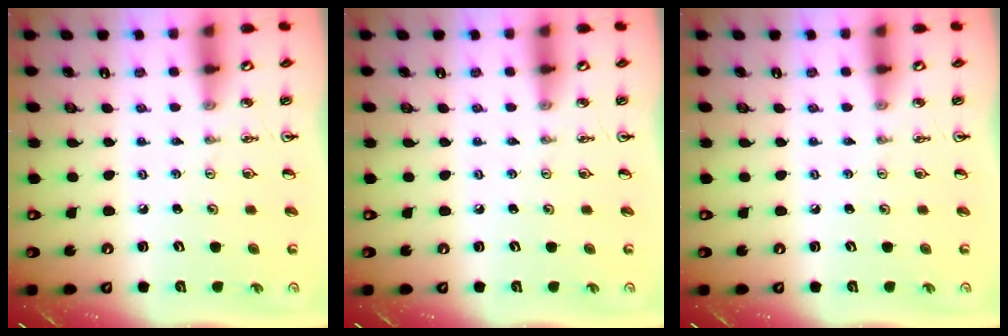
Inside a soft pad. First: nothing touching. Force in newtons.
{"total": 0.0}
{"total": 0.0}